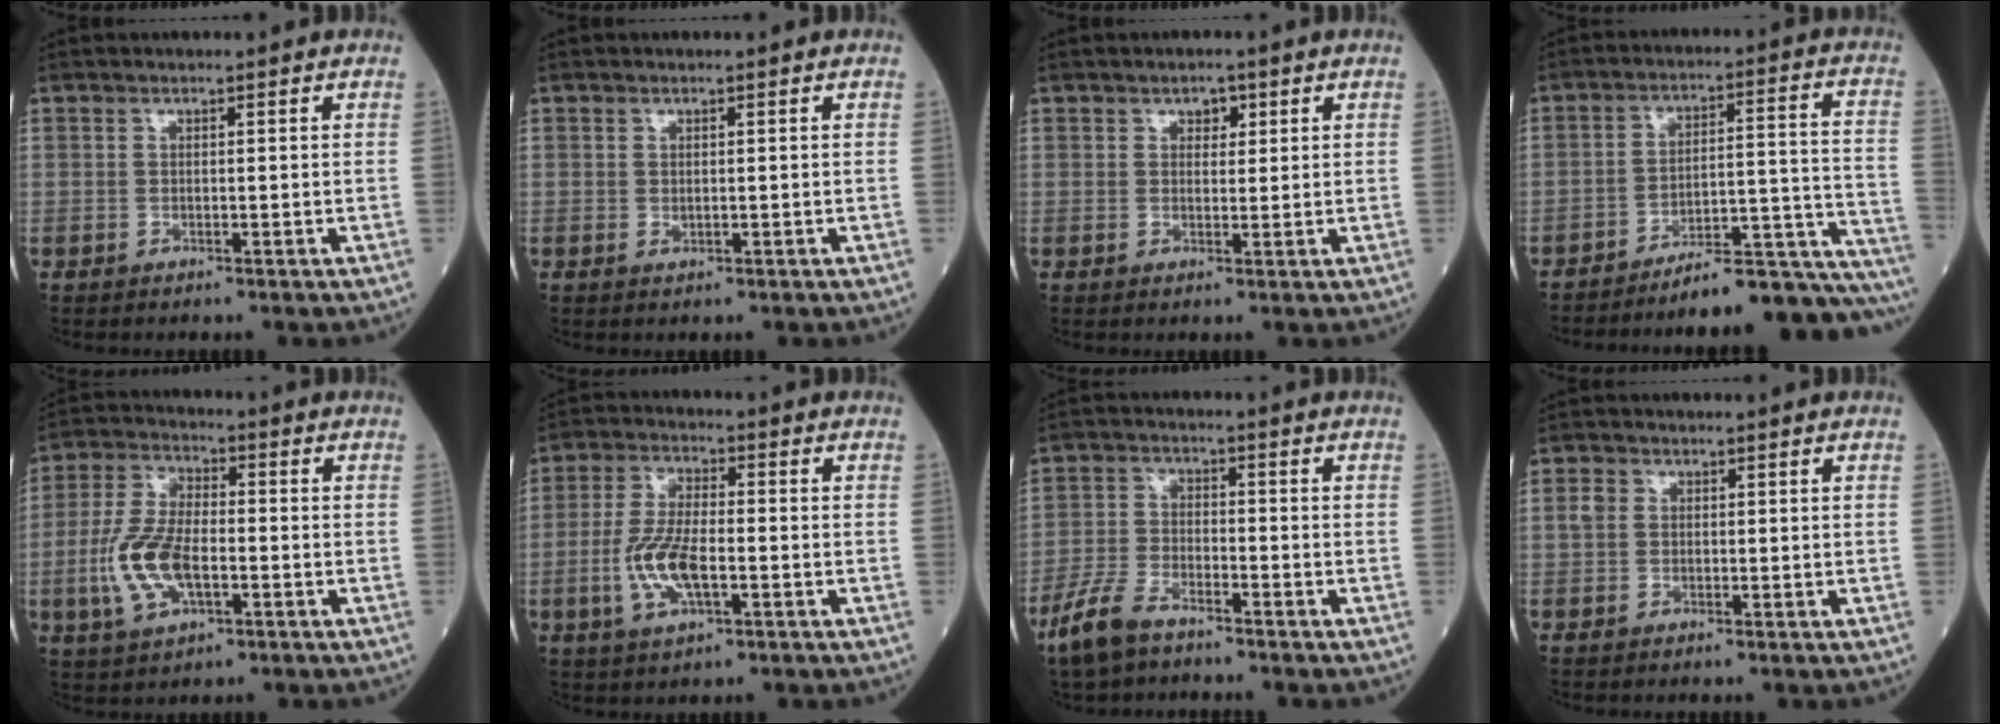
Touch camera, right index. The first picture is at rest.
{"total": 0.6, "force": [0.1, 0.4, 0.4], "torque": [-0.009, -0.002, 0.003]}
{"total": 2.2, "force": [1.1, 1.4, 1.2], "torque": [-0.011, 0.000, 0.016]}
{"total": 20.5, "force": [-19.5, -0.7, 6.2], "torque": [-0.023, 0.030, -0.264]}
{"total": 10.5, "force": [-2.7, 4.6, 9.1], "torque": [-0.207, 0.003, -0.052]}
{"total": 8.7, "force": [-2.3, 2.9, 7.9], "torque": [-0.171, -0.002, -0.044]}
{"total": 6.8, "force": [-5.2, 2.3, 3.7], "torque": [-0.094, -0.009, -0.106]}
{"total": 1.6, "force": [0.2, 1.4, 0.7], "torque": [-0.020, 0.010, 0.003]}